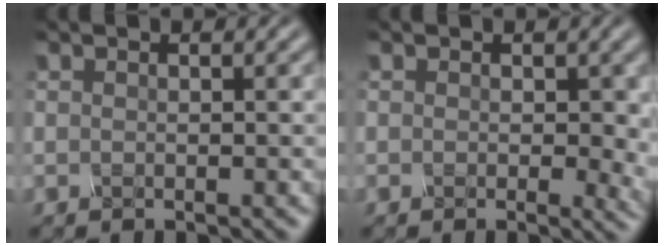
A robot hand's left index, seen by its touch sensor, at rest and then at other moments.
{"total": 3.2, "force": [0.3, 2.0, 2.5], "torque": [-0.023, -0.005, -0.001]}